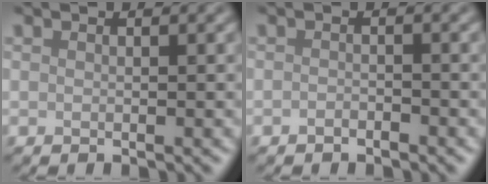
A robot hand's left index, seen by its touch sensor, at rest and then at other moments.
{"total": 0.8, "force": [-0.6, 0.3, 0.5], "torque": [-0.010, 0.000, -0.012]}